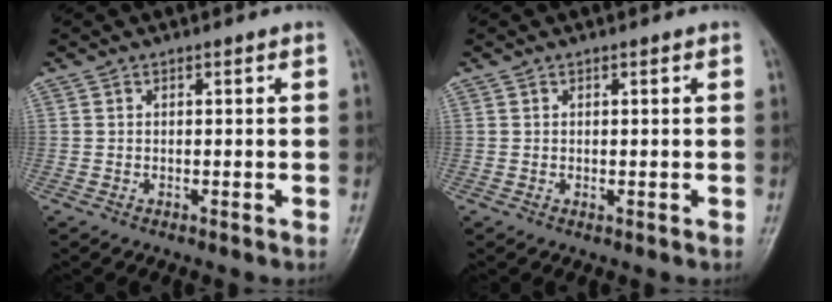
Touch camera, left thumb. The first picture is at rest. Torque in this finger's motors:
{"motor_torque": [-0.06, -0.01, 0.18, -0.17, 0.00]}